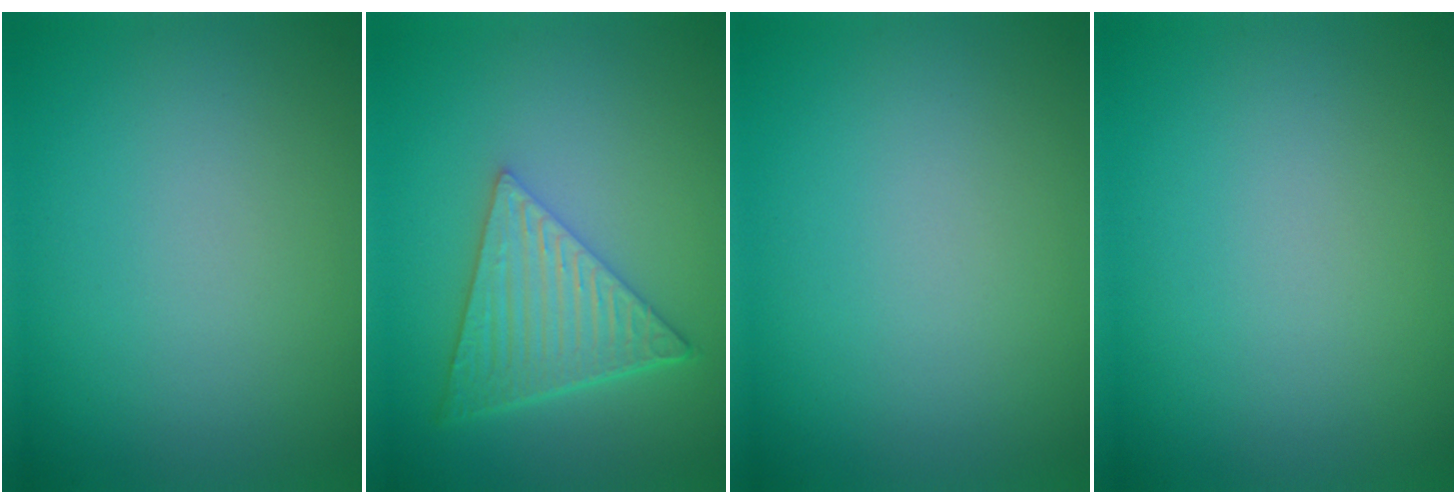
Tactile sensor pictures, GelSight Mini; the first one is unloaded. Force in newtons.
{"total": 6.8, "press": 4.9, "slide": 4.7}
{"total": 0.0}
{"total": 0.0}